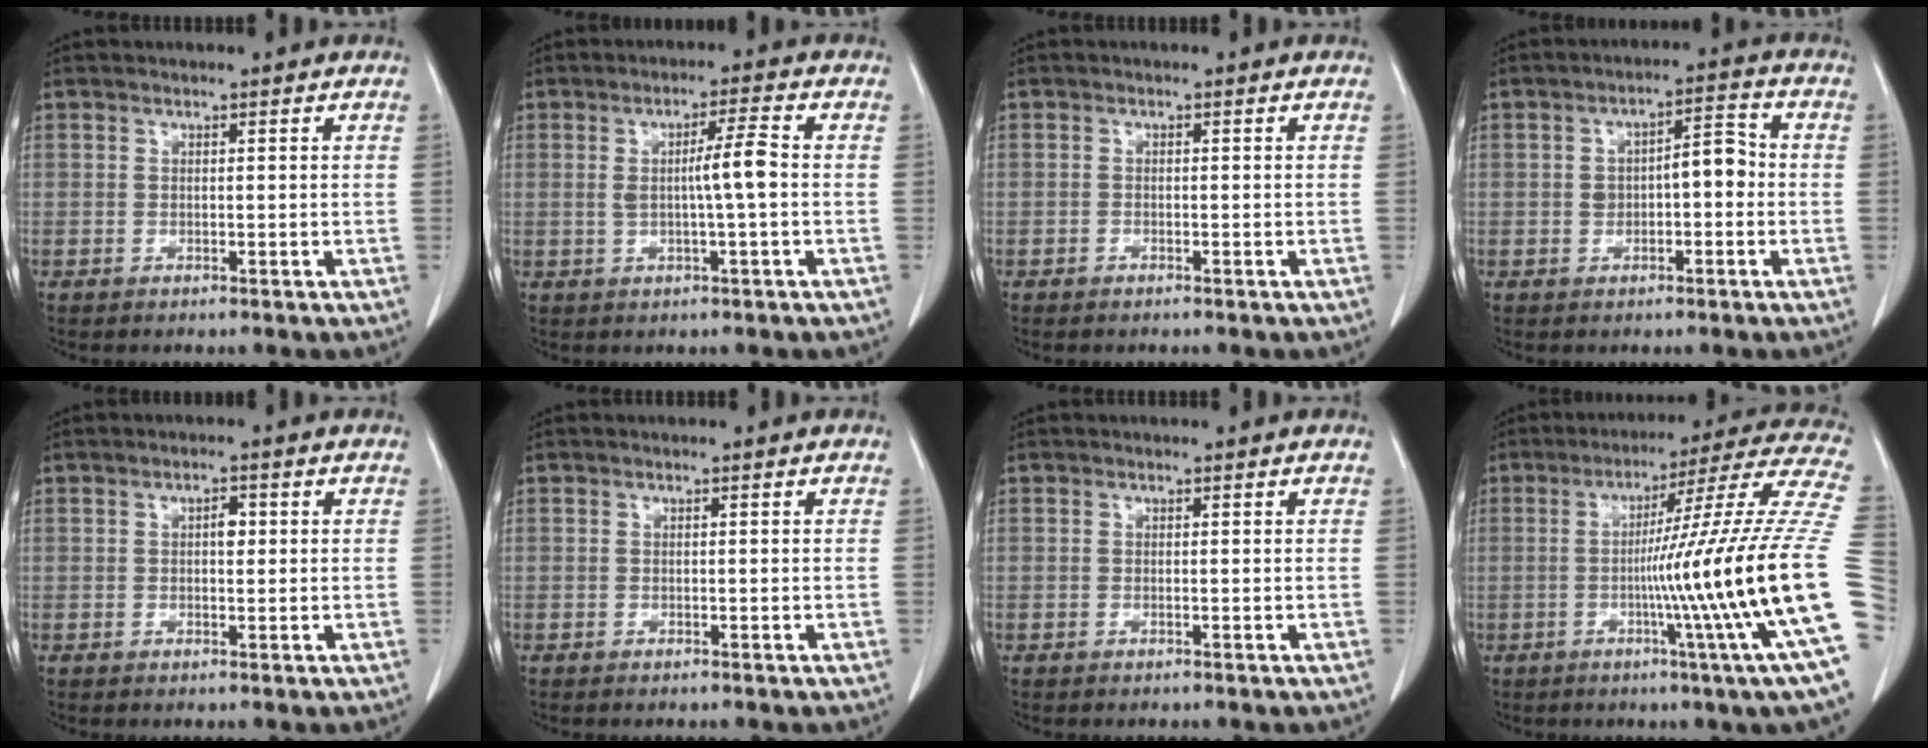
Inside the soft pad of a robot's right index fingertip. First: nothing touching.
{"total": 5.1, "force": [0.0, -0.1, 5.1], "torque": [-0.086, 0.003, 0.001]}
{"total": 0.6, "force": [-0.5, 0.2, 0.3], "torque": [-0.010, -0.001, -0.008]}
{"total": 5.7, "force": [-0.3, 2.5, 5.1], "torque": [-0.084, 0.031, -0.005]}
{"total": 1.8, "force": [0.3, 0.9, 1.6], "torque": [-0.023, 0.004, 0.003]}
{"total": 0.0}
{"total": 0.0}
{"total": 25.8, "force": [-4.4, -3.0, 25.2], "torque": [-0.273, -0.007, -0.093]}